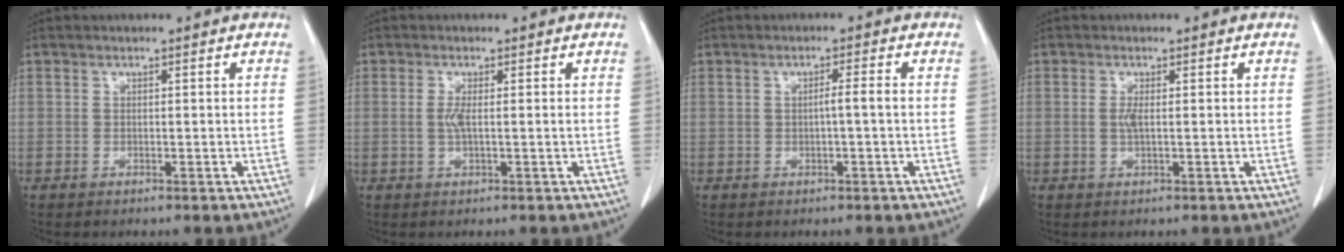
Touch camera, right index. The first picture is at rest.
{"total": 1.9, "force": [-0.1, 0.1, 1.9], "torque": [-0.043, -0.001, -0.001]}
{"total": 1.8, "force": [-0.3, -0.2, 1.8], "torque": [-0.028, 0.002, -0.005]}
{"total": 1.4, "force": [0.0, 0.1, 1.4], "torque": [-0.033, -0.001, -0.001]}